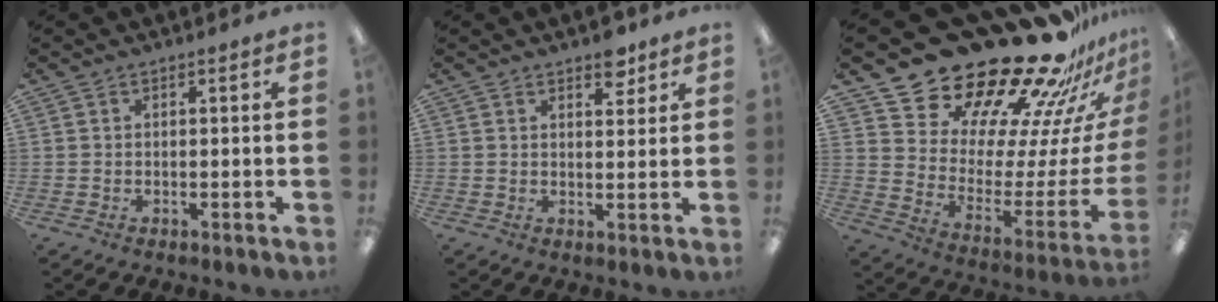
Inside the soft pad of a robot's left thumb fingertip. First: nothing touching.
{"total": 4.8, "force": [3.7, 2.3, 2.1], "torque": [-0.008, -0.020, 0.060]}
{"total": 27.0, "force": [23.7, 9.1, 9.3], "torque": [-0.124, -0.202, 0.423]}